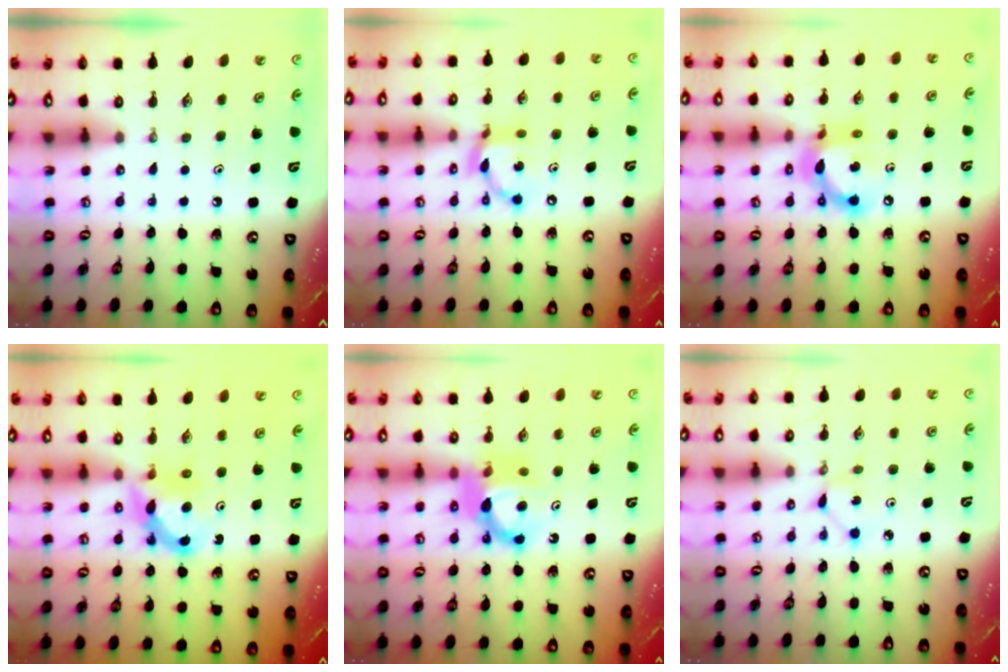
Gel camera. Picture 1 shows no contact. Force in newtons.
{"total": 12.1, "press": 12.1, "slide": 0.8}
{"total": 13.6, "press": 13.6, "slide": 0.7}
{"total": 7.0, "press": 7.0, "slide": 0.6}
{"total": 11.4, "press": 11.3, "slide": 1.5}
{"total": 2.3, "press": 2.3, "slide": 0.3}